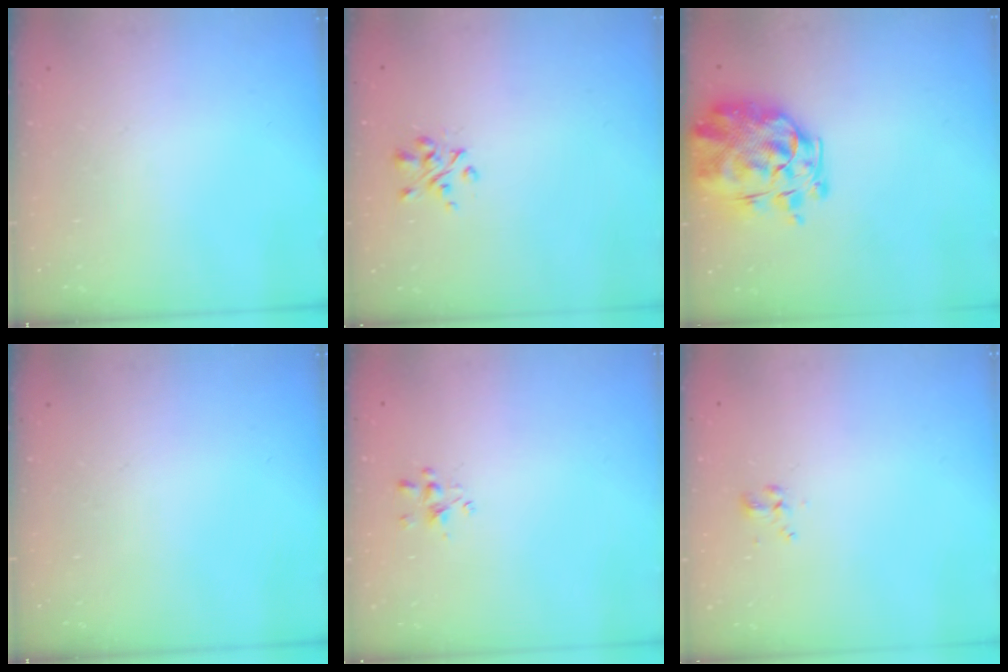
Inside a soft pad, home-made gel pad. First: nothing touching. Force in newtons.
{"total": 2.9, "press": 2.6, "slide": 1.2}
{"total": 10.9, "press": 10.3, "slide": 3.6}
{"total": 0.0}
{"total": 1.6, "press": 1.5, "slide": 0.5}
{"total": 2.1, "press": 1.8, "slide": 1.1}